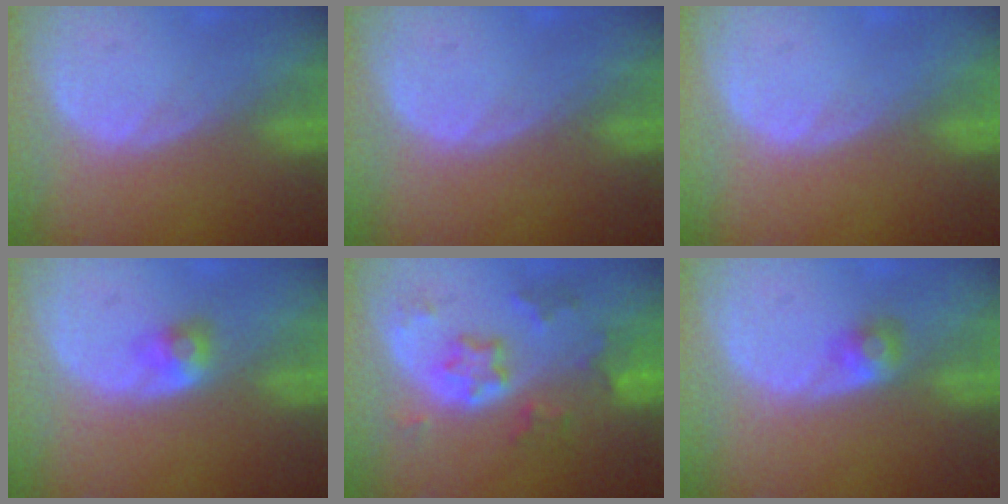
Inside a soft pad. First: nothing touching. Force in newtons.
{"total": 0.0}
{"total": 0.0}
{"total": 2.6, "press": 2.3, "slide": 1.2}
{"total": 7.5, "press": 6.6, "slide": 3.6}
{"total": 2.5, "press": 2.3, "slide": 0.9}